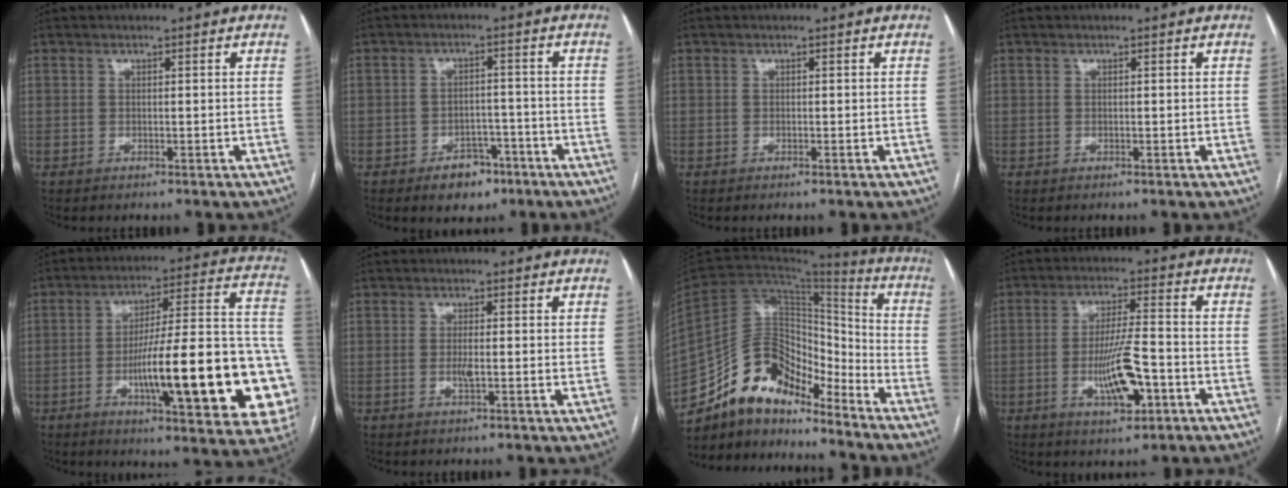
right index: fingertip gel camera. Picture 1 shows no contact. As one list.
[{"total": 5.7, "force": [-3.6, 3.5, 2.7], "torque": [-0.032, 0.009, -0.047]}, {"total": 0.0}, {"total": 0.0}, {"total": 27.2, "force": [-6.7, 4.1, 26.0], "torque": [-0.289, 0.011, -0.090]}, {"total": 2.4, "force": [-0.1, 0.5, 2.4], "torque": [-0.046, -0.003, -0.002]}, {"total": 15.2, "force": [-12.4, 6.2, 6.3], "torque": [-0.108, 0.055, -0.222]}, {"total": 9.5, "force": [-3.2, 2.0, 8.7], "torque": [-0.161, -0.002, -0.051]}]